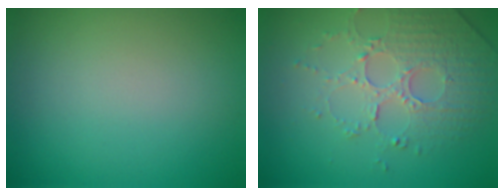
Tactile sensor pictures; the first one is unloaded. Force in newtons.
{"total": 5.1, "press": 3.5, "slide": 3.7}